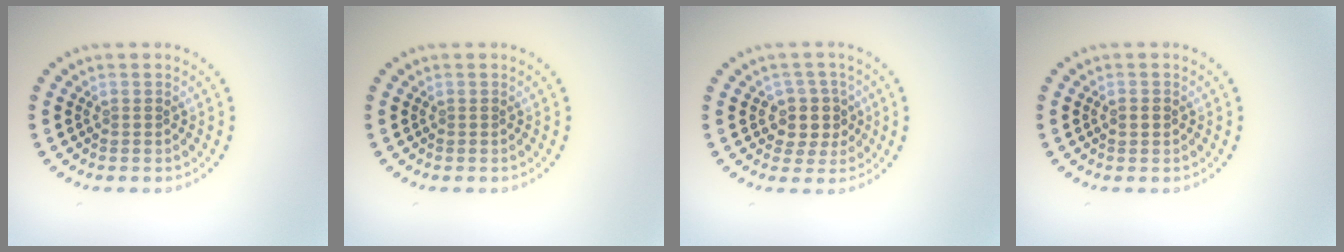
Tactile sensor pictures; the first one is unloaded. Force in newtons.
{"total": 0.0}
{"total": 3.0, "press": 2.6, "slide": 1.5}
{"total": 1.3, "press": 1.3, "slide": 0.1}